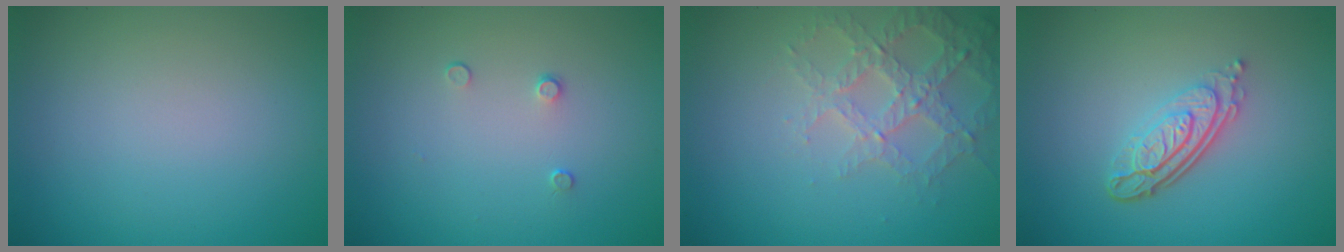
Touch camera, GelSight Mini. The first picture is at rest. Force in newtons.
{"total": 0.8, "press": 0.4, "slide": 0.6}
{"total": 3.7, "press": 3.5, "slide": 1.1}
{"total": 4.3, "press": 3.0, "slide": 3.1}